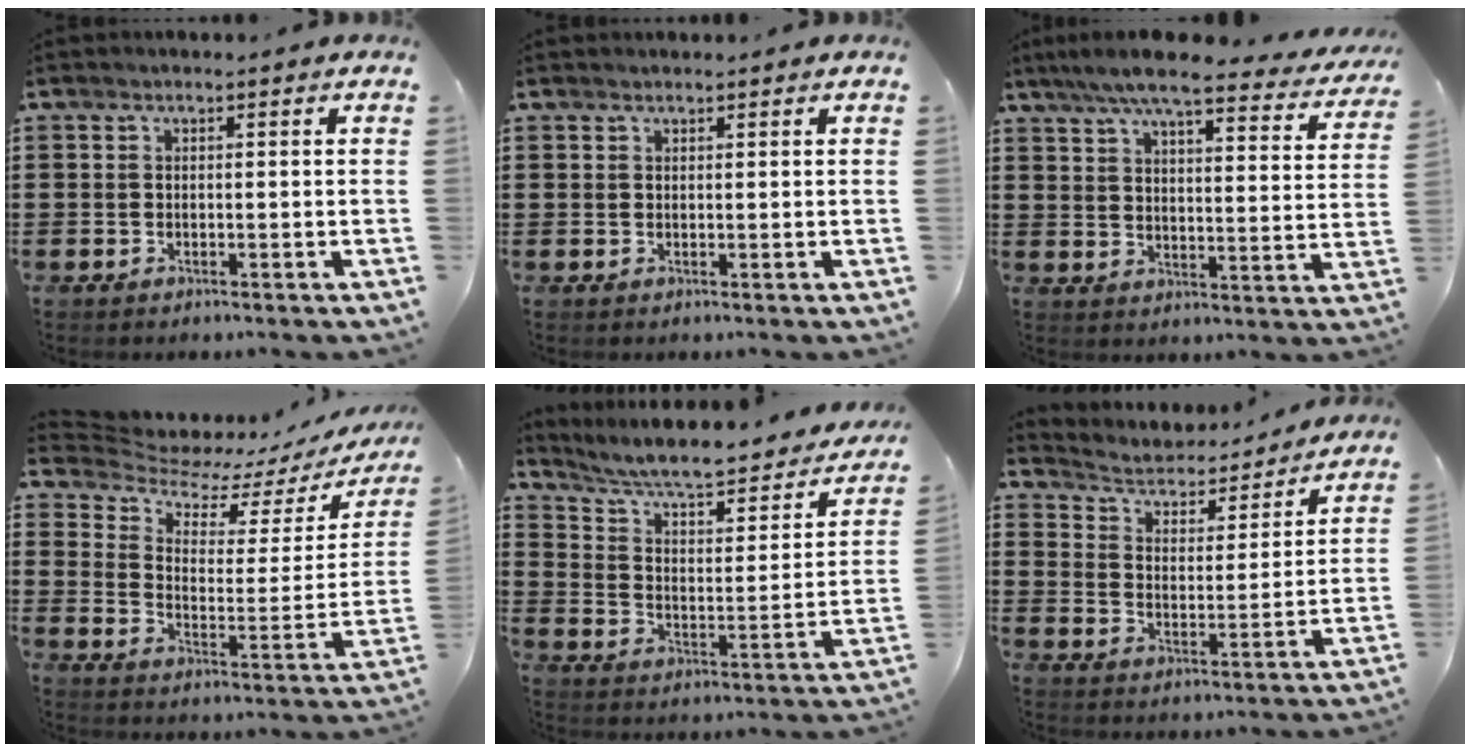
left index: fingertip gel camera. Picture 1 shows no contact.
{"total": 0.7, "force": [0.7, 0.1, 0.1], "torque": [-0.004, 0.000, 0.015]}
{"total": 7.9, "force": [6.7, 0.3, 4.1], "torque": [-0.094, -0.034, 0.114]}
{"total": 5.8, "force": [5.3, 1.9, 1.2], "torque": [-0.051, -0.046, 0.089]}
{"total": 6.5, "force": [5.7, 0.9, 3.0], "torque": [-0.076, -0.047, 0.091]}
{"total": 3.3, "force": [3.1, 0.9, 0.7], "torque": [-0.035, -0.029, 0.044]}